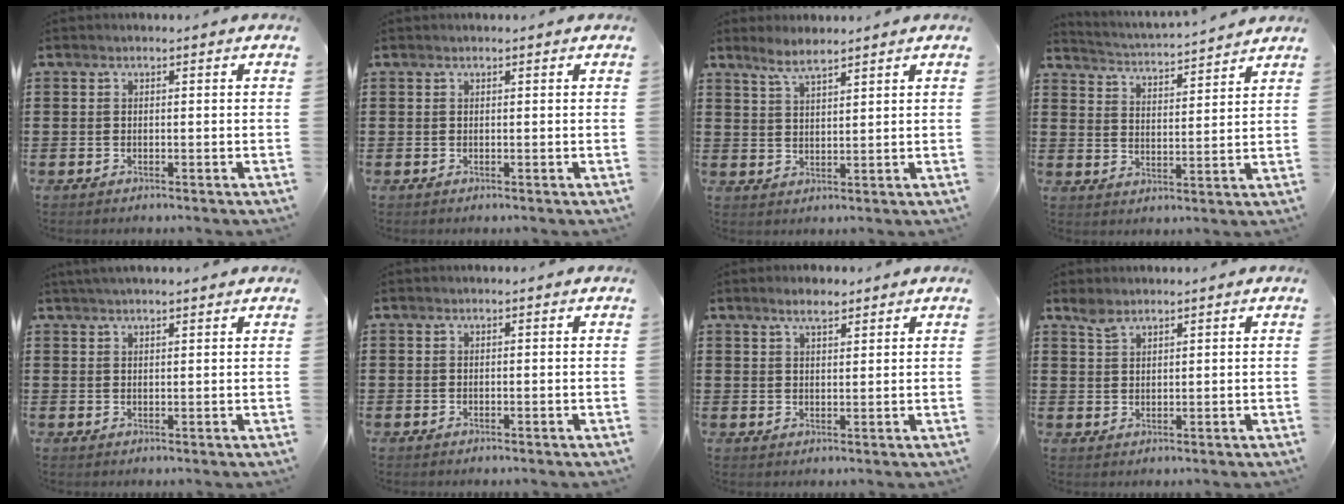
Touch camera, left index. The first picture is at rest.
{"total": 0.0}
{"total": 3.4, "force": [2.9, 0.4, 1.8], "torque": [-0.041, 0.000, 0.052]}
{"total": 3.1, "force": [3.0, -0.5, -0.1], "torque": [-0.019, -0.032, 0.045]}
{"total": 1.9, "force": [1.7, 0.0, 0.9], "torque": [-0.020, 0.003, 0.033]}
{"total": 0.0}
{"total": 3.1, "force": [2.4, 0.7, 1.7], "torque": [-0.038, 0.005, 0.045]}
{"total": 2.2, "force": [1.9, 0.8, 0.8], "torque": [-0.020, -0.001, 0.037]}